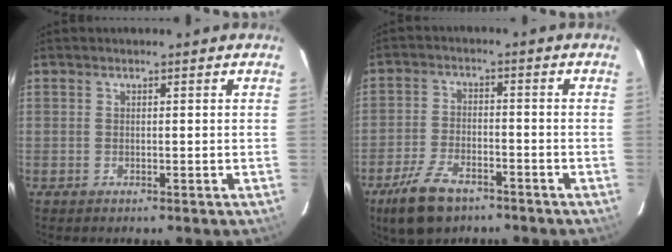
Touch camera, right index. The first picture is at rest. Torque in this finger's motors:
{"motor_torque": [0.66, -0.69, 0.32, 0.10]}